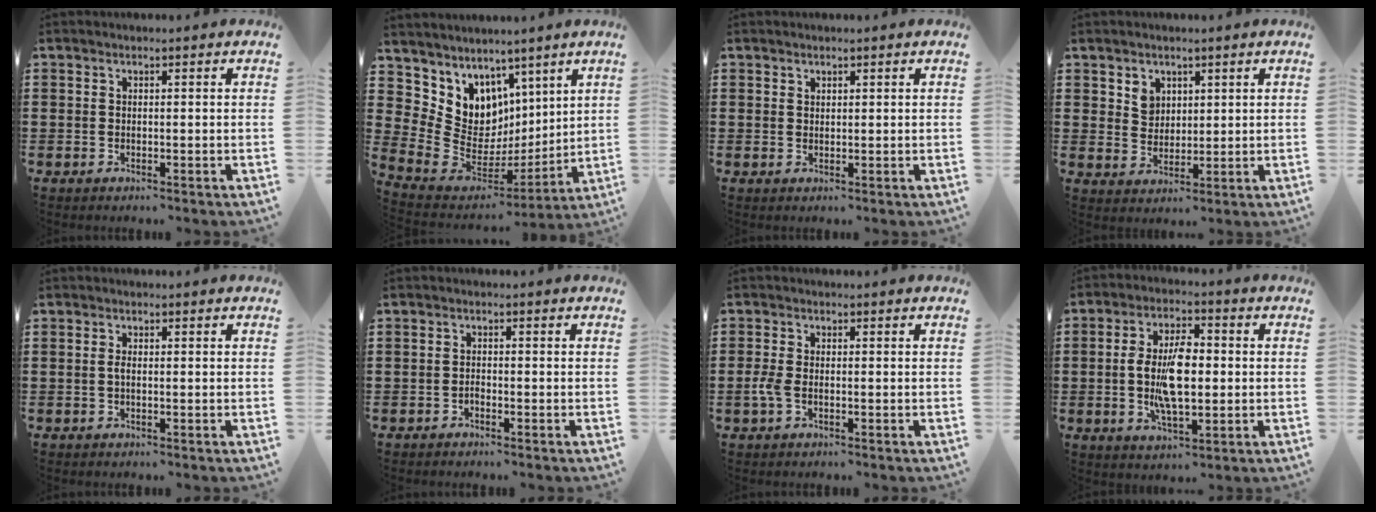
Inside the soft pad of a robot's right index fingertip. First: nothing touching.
{"total": 8.0, "force": [4.9, 6.4, 0.1], "torque": [-0.059, -0.063, 0.101]}
{"total": 1.0, "force": [0.9, 0.5, 0.0], "torque": [-0.002, 0.001, 0.018]}
{"total": 3.5, "force": [2.0, 2.7, 0.9], "torque": [-0.020, 0.005, 0.036]}
{"total": 1.1, "force": [-0.2, 0.4, 1.0], "torque": [-0.027, -0.004, -0.005]}
{"total": 0.8, "force": [-0.7, 0.4, 0.3], "torque": [-0.009, -0.001, -0.012]}
{"total": 2.5, "force": [-0.9, 1.2, 2.0], "torque": [-0.059, -0.008, -0.022]}
{"total": 8.9, "force": [-0.5, 4.0, 7.9], "torque": [-0.170, 0.001, -0.015]}